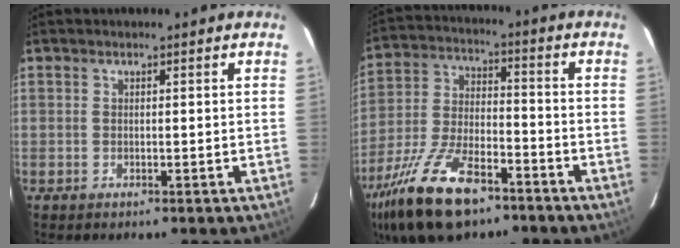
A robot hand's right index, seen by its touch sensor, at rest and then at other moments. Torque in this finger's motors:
{"motor_torque": [1.12, -1.03, 0.69, 0.21]}